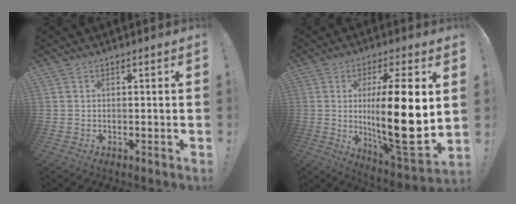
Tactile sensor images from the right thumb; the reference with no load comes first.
{"total": 20.6, "force": [1.5, 4.9, 20.0], "torque": [-0.335, -0.024, 0.021]}